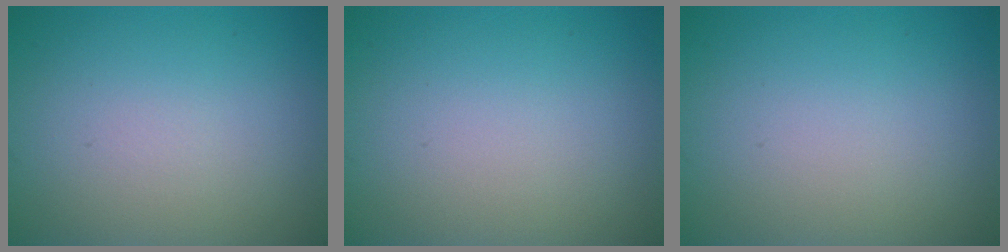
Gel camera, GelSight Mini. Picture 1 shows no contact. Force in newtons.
{"total": 0.0}
{"total": 0.0}